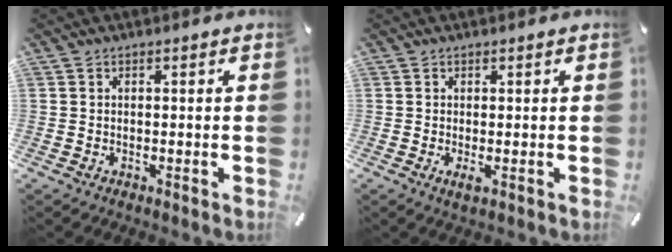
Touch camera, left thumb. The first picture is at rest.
{"total": 1.8, "force": [-0.2, 0.4, 1.8], "torque": [-0.030, -0.012, -0.006]}